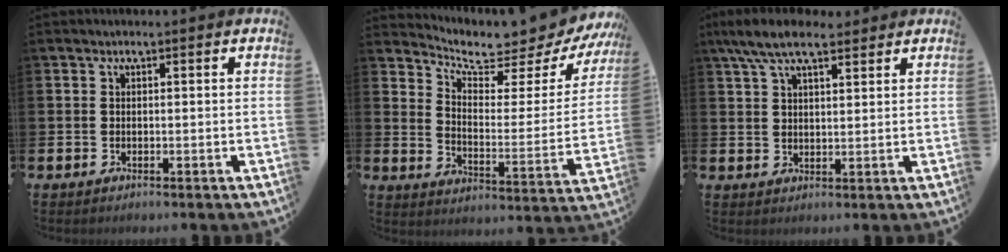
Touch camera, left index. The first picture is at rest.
{"total": 6.5, "force": [6.1, 1.5, 1.7], "torque": [-0.056, -0.059, 0.096]}
{"total": 7.2, "force": [5.9, 2.3, 3.5], "torque": [-0.080, -0.011, 0.107]}